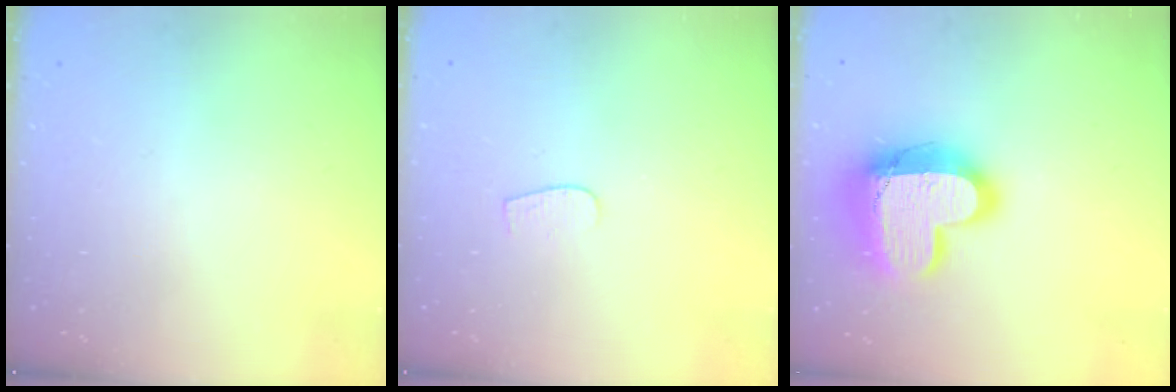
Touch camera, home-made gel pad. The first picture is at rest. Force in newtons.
{"total": 3.3, "press": 3.3, "slide": 0.2}
{"total": 20.3, "press": 20.3, "slide": 1.5}